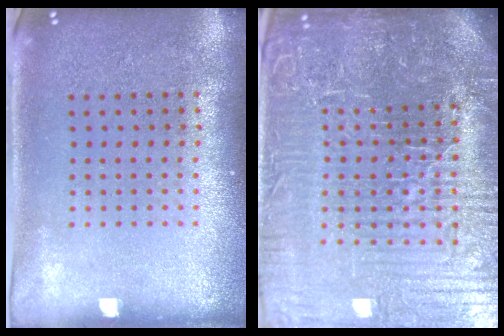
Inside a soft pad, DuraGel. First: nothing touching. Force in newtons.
{"total": 7.2, "press": 6.4, "slide": 3.3}